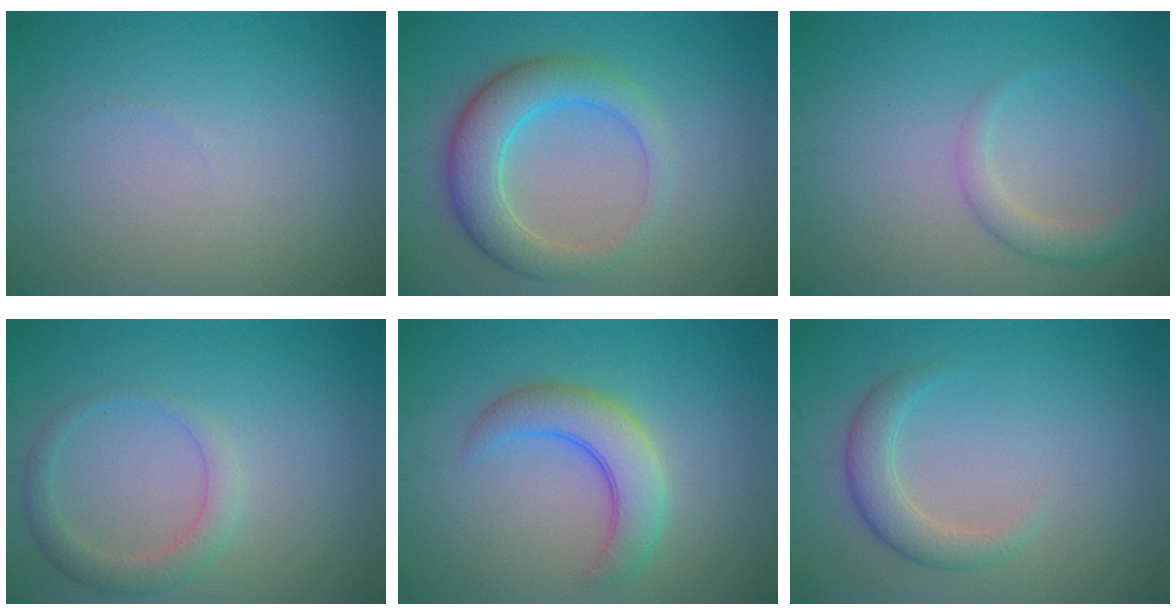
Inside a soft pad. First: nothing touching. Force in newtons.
{"total": 5.6, "press": 5.5, "slide": 0.3}
{"total": 2.5, "press": 2.5, "slide": 0.1}
{"total": 2.4, "press": 2.4, "slide": 0.1}
{"total": 4.7, "press": 4.7, "slide": 0.3}
{"total": 2.7, "press": 2.7, "slide": 0.2}